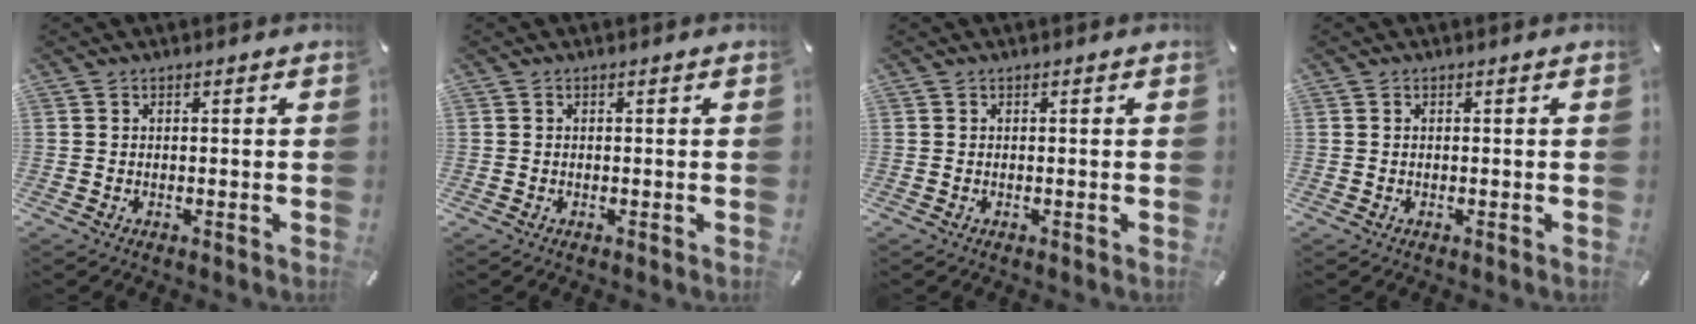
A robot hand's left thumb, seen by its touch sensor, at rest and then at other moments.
{"total": 0.0}
{"total": 0.0}
{"total": 0.0}